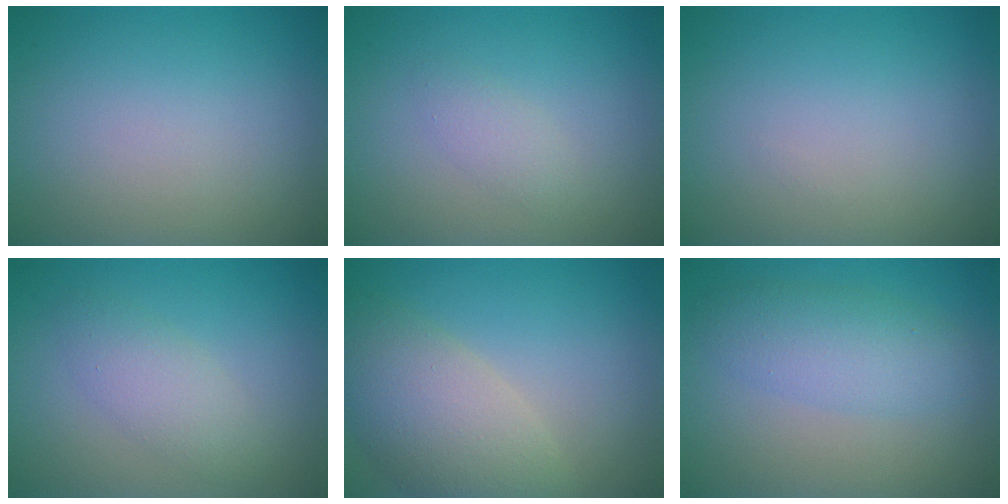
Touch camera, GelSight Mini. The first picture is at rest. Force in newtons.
{"total": 1.4, "press": 1.4, "slide": 0.1}
{"total": 0.0}
{"total": 2.5, "press": 2.5, "slide": 0.2}
{"total": 6.8, "press": 6.8, "slide": 0.6}
{"total": 3.7, "press": 3.7, "slide": 0.1}